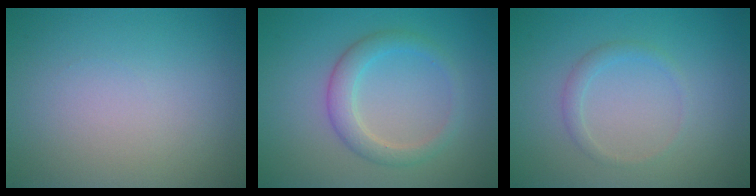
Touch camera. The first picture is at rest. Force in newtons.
{"total": 2.8, "press": 2.8, "slide": 0.2}
{"total": 1.3, "press": 1.3, "slide": 0.0}